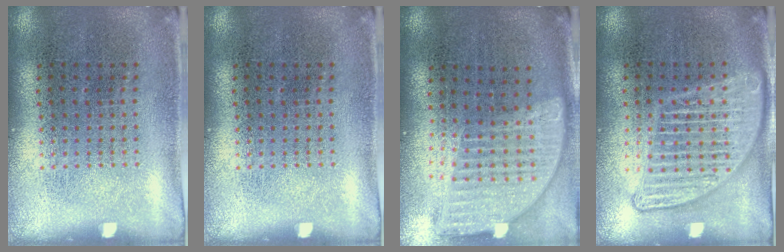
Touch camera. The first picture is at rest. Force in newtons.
{"total": 0.0}
{"total": 1.9, "press": 1.6, "slide": 1.1}
{"total": 3.0, "press": 3.0, "slide": 0.3}